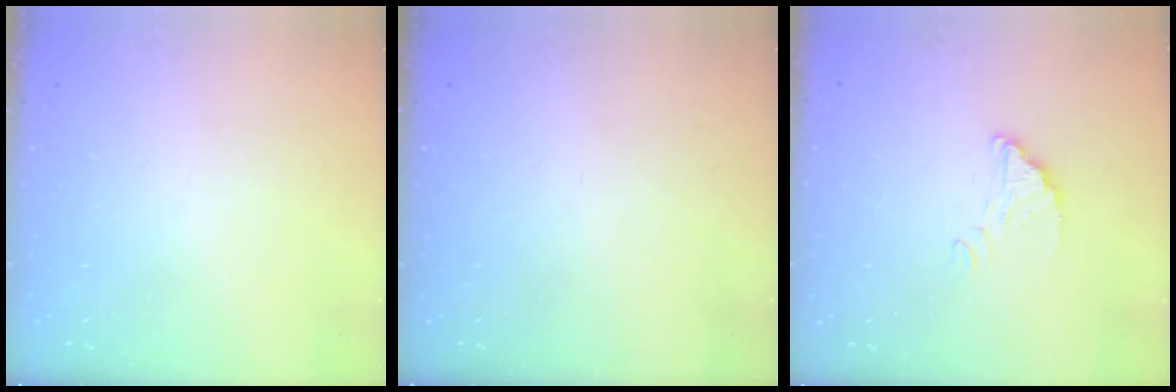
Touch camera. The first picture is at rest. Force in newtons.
{"total": 0.0}
{"total": 1.8, "press": 1.8, "slide": 0.0}